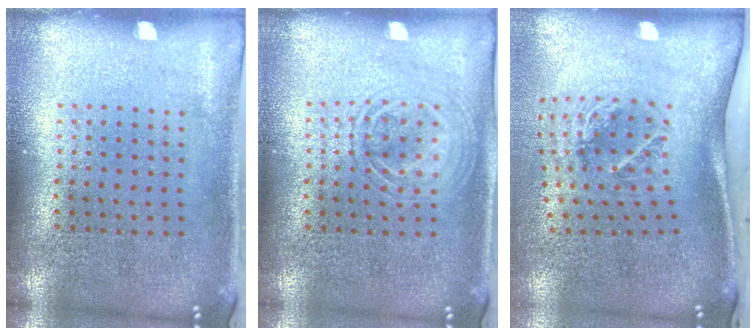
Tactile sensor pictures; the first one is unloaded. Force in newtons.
{"total": 1.3, "press": 1.2, "slide": 0.2}
{"total": 2.1, "press": 1.3, "slide": 1.7}